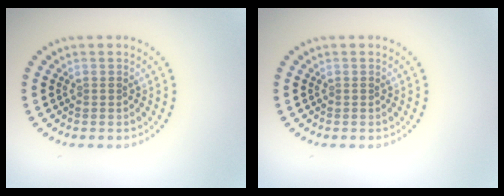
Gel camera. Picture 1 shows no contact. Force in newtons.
{"total": 0.0}